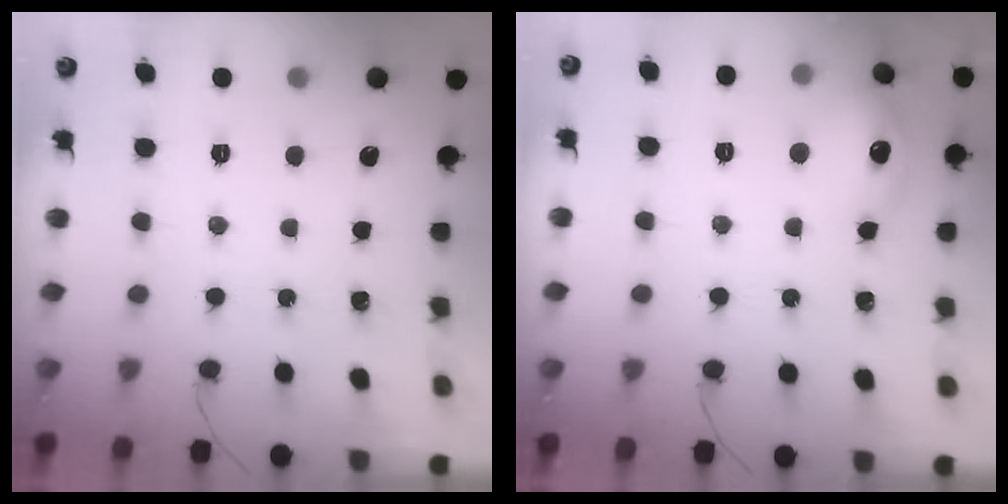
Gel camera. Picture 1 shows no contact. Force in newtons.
{"total": 11.7, "press": 11.6, "slide": 0.7}